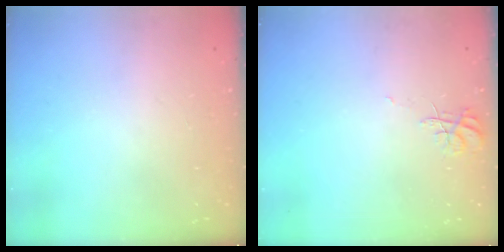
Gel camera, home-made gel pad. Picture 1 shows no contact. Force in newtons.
{"total": 6.5, "press": 6.5, "slide": 0.4}